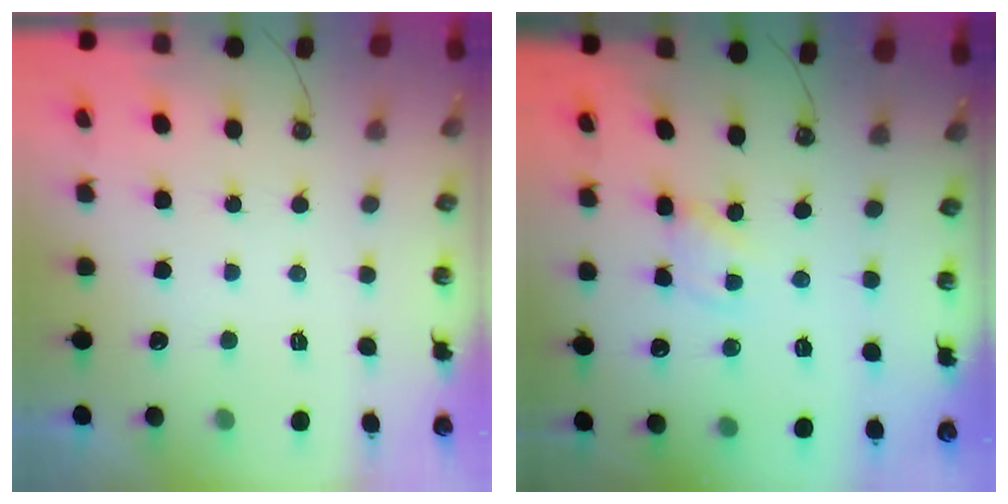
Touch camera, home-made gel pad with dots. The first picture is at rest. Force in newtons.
{"total": 1.7, "press": 1.7, "slide": 0.1}